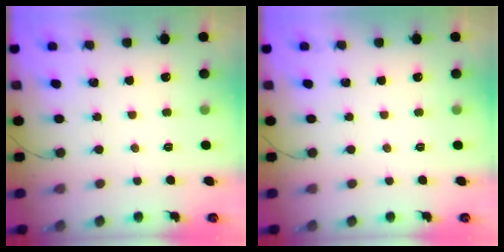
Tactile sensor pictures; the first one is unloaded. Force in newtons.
{"total": 0.0}